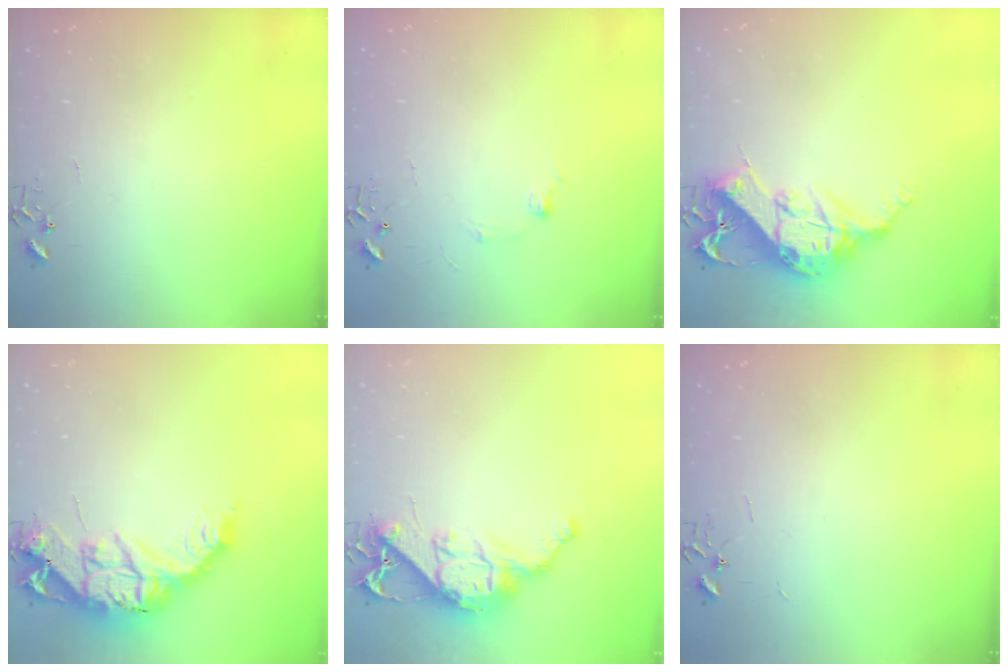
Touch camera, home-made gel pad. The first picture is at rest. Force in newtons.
{"total": 5.8, "press": 5.7, "slide": 0.7}
{"total": 13.9, "press": 13.8, "slide": 1.4}
{"total": 16.2, "press": 16.2, "slide": 1.5}
{"total": 12.8, "press": 12.7, "slide": 1.0}
{"total": 1.8, "press": 1.8, "slide": 0.2}